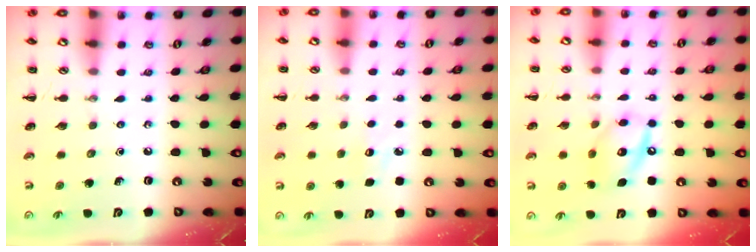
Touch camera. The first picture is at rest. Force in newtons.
{"total": 5.9, "press": 5.7, "slide": 1.5}
{"total": 12.2, "press": 12.0, "slide": 2.0}